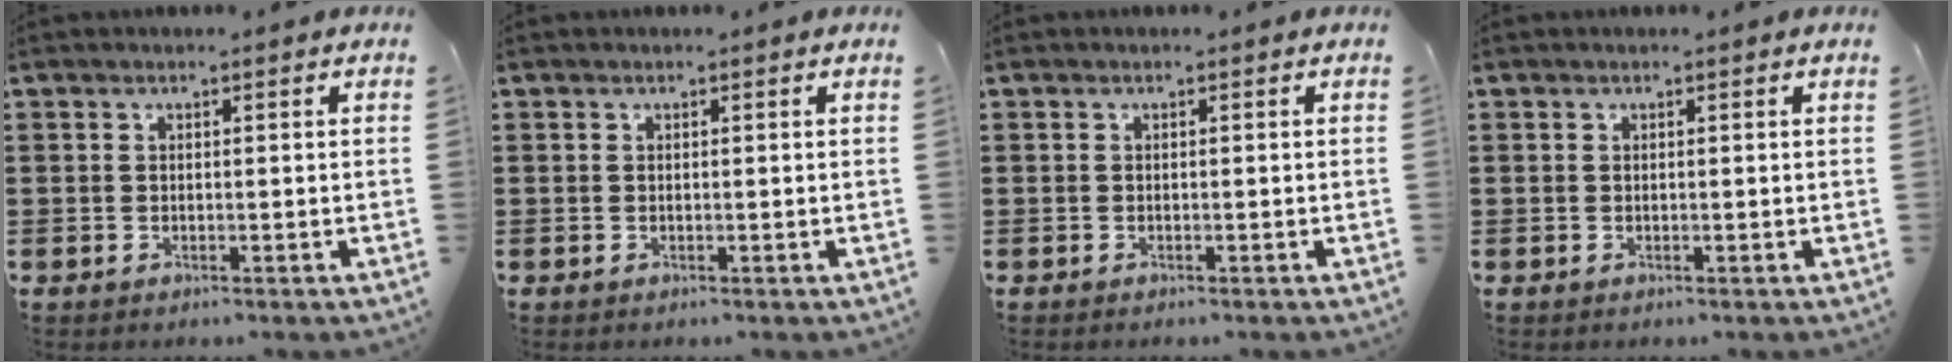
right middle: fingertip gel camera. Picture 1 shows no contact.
{"total": 0.0}
{"total": 0.0}
{"total": 0.0}